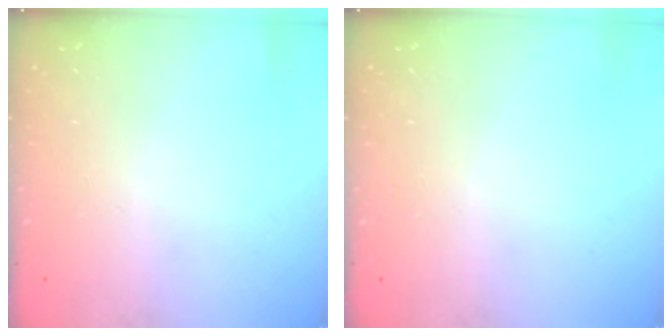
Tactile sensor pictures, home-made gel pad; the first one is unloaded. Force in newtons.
{"total": 0.0}